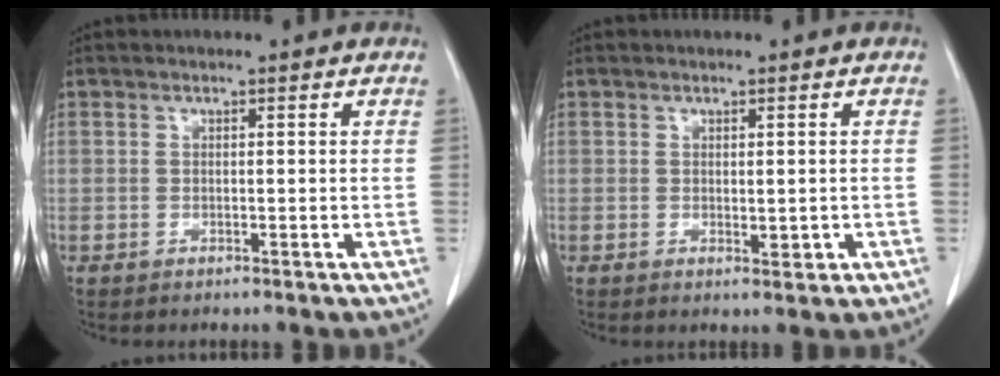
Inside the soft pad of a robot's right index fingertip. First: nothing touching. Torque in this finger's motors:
{"motor_torque": [-0.01, 0.06, 0.00, 0.01]}